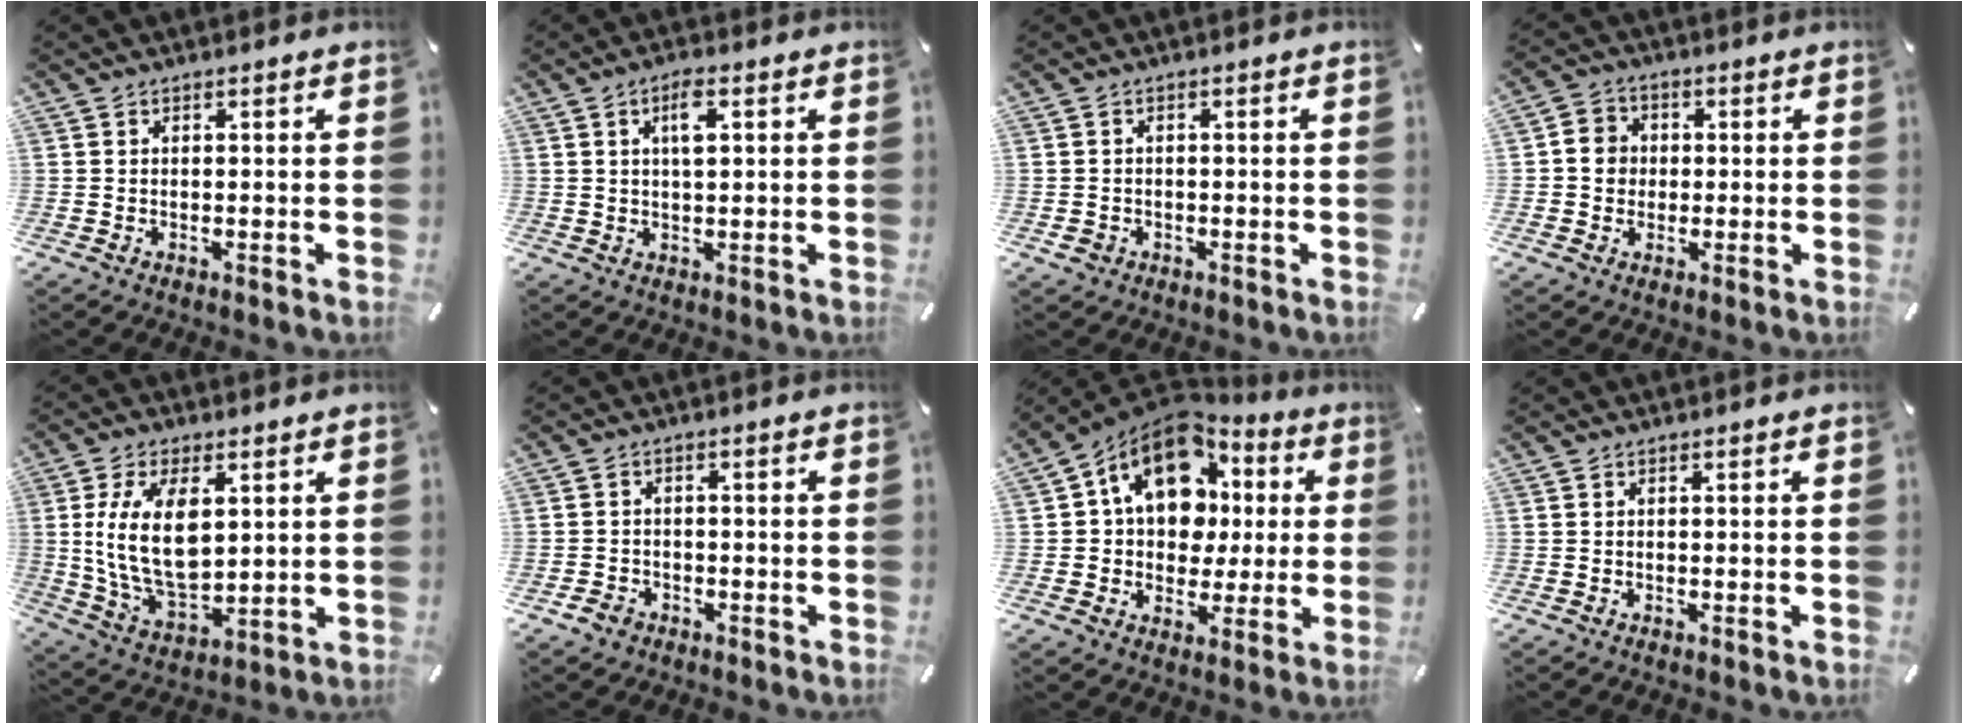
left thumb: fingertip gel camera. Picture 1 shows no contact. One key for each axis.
{"total": 4.8, "fx": 1.5, "fy": 1.8, "fz": 4.1, "tx": -0.080, "ty": 0.006, "tz": 0.022}
{"total": 1.7, "fx": -0.7, "fy": 1.5, "fz": 0.5, "tx": -0.009, "ty": 0.004, "tz": -0.016}
{"total": 2.8, "fx": 0.0, "fy": 2.6, "fz": 1.2, "tx": -0.009, "ty": 0.000, "tz": -0.004}
{"total": 15.3, "fx": 3.2, "fy": 9.0, "fz": 12.0, "tx": -0.253, "ty": -0.005, "tz": 0.057}
{"total": 3.1, "fx": -2.0, "fy": 2.2, "fz": 0.7, "tx": -0.017, "ty": 0.008, "tz": -0.042}
{"total": 15.7, "fx": 5.3, "fy": 12.0, "fz": 8.5, "tx": -0.143, "ty": -0.027, "tz": 0.099}
{"total": 0.0}